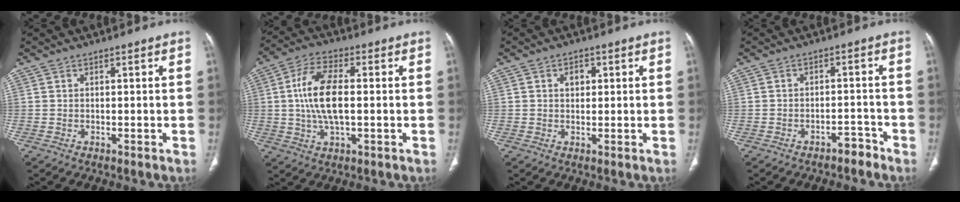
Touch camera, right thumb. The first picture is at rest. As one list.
[{"total": 11.4, "force": [0.3, 5.0, 10.2], "torque": [-0.208, 0.009, 0.004]}, {"total": 2.5, "force": [0.7, 1.9, 1.5], "torque": [-0.013, 0.002, 0.010]}, {"total": 3.1, "force": [-2.6, 1.4, 1.0], "torque": [-0.012, 0.028, -0.036]}]